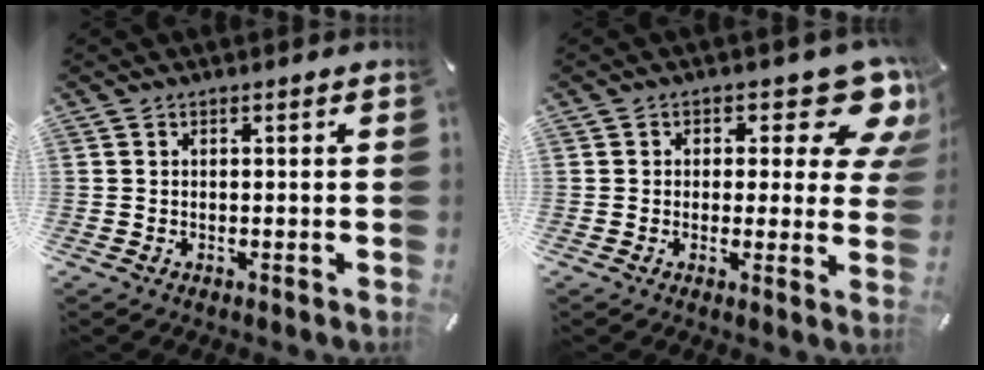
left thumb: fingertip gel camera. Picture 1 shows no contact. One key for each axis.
{"total": 12.5, "fx": 6.3, "fy": 6.0, "fz": 9.0, "tx": -0.108, "ty": -0.045, "tz": 0.109}